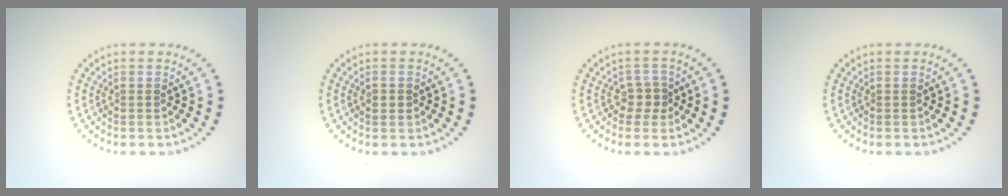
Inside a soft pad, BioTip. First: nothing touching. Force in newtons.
{"total": 1.1, "press": 1.1, "slide": 0.1}
{"total": 1.7, "press": 1.3, "slide": 1.0}
{"total": 0.0}